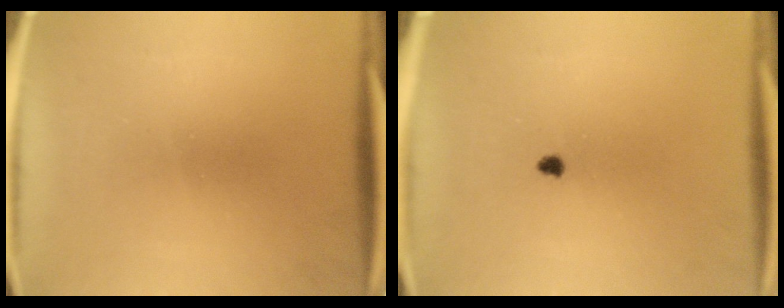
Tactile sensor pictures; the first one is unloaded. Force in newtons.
{"total": 1.0}